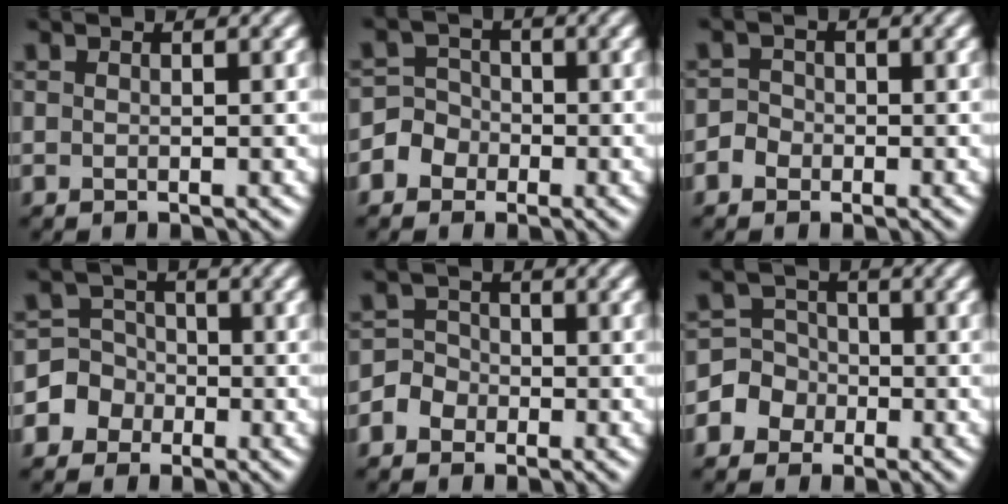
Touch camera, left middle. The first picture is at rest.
{"total": 3.0, "force": [-1.4, 2.6, 0.3], "torque": [0.008, 0.012, -0.037]}
{"total": 1.4, "force": [-0.8, 1.1, 0.1], "torque": [0.001, 0.010, -0.018]}
{"total": 4.1, "force": [-1.6, 3.7, 0.1], "torque": [0.021, 0.013, -0.049]}
{"total": 2.2, "force": [-1.2, 1.9, 0.2], "torque": [0.000, 0.012, -0.028]}
{"total": 4.1, "force": [-1.6, 3.7, 0.3], "torque": [0.016, 0.013, -0.048]}